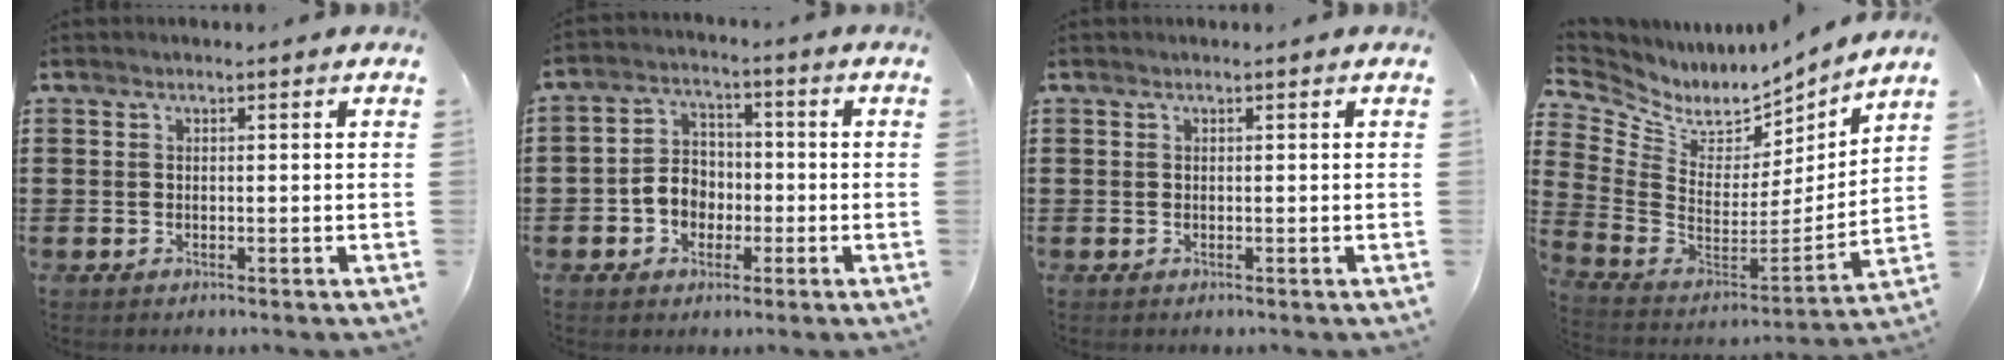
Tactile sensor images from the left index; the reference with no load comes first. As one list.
[{"total": 5.1, "force": [-1.9, 4.3, 2.1], "torque": [-0.057, 0.012, -0.040]}, {"total": 0.0}, {"total": 5.5, "force": [4.4, 3.0, 1.4], "torque": [-0.061, -0.044, 0.075]}]